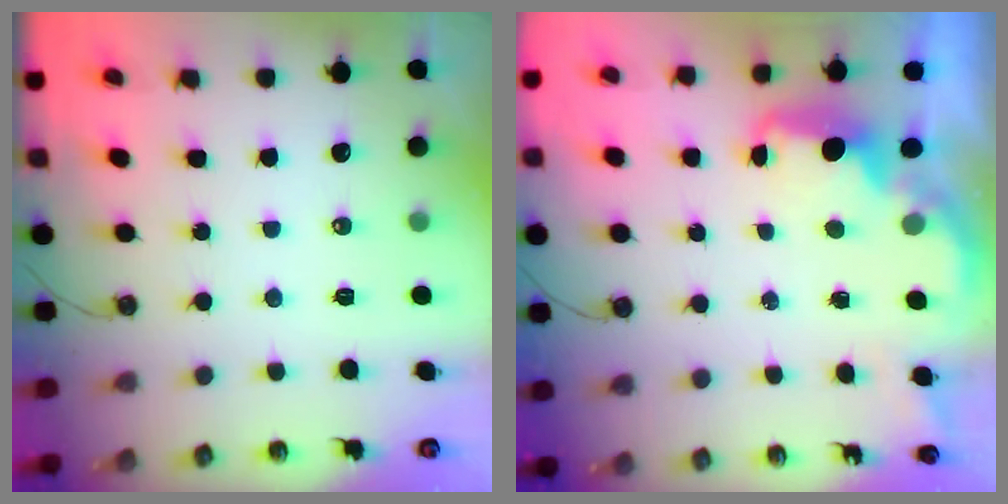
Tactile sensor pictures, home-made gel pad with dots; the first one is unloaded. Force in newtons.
{"total": 2.7, "press": 2.6, "slide": 0.5}